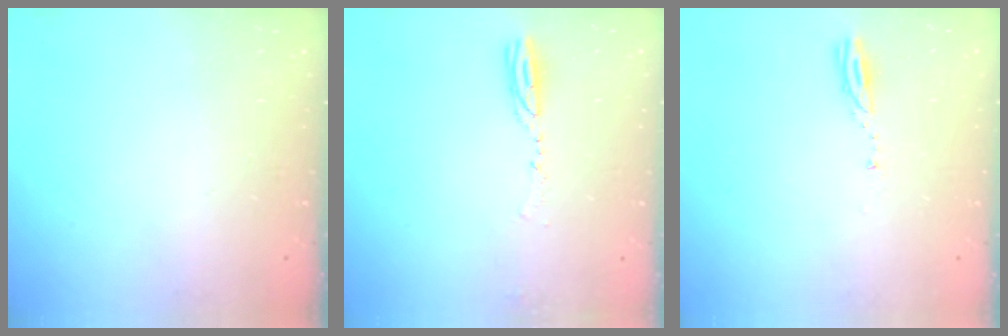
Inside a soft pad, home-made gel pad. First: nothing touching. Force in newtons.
{"total": 3.7, "press": 3.6, "slide": 0.8}
{"total": 3.1, "press": 3.1, "slide": 0.3}